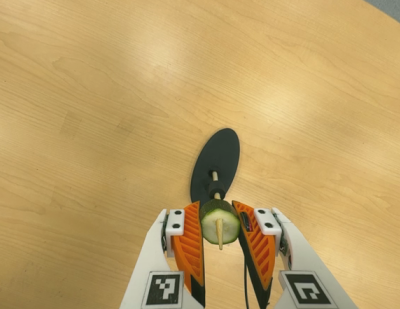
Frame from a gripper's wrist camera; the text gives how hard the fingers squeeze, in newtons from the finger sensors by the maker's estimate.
{"total": 8.6, "left": 7.4, "right": 9.8}